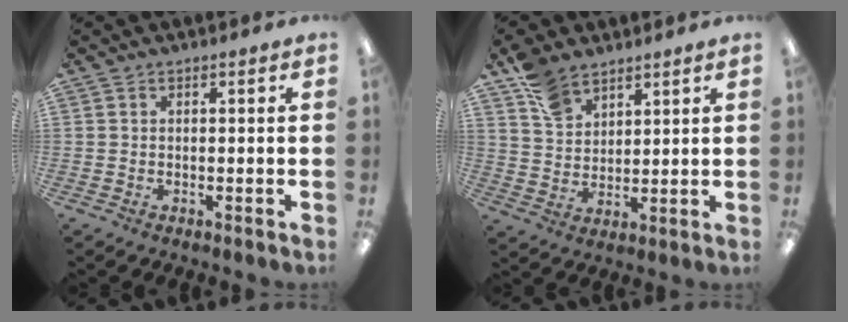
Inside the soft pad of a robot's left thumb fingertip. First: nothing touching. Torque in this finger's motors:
{"motor_torque": [1.09, 0.53, 0.80, -0.48, 0.04]}